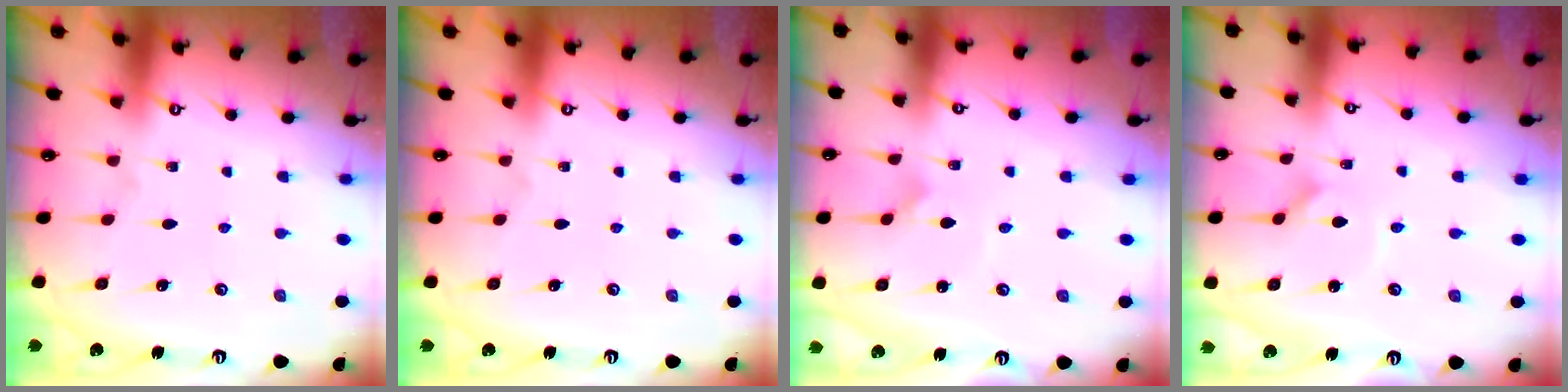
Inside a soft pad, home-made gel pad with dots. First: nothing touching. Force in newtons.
{"total": 0.0}
{"total": 0.7, "press": 0.7, "slide": 0.1}
{"total": 1.0, "press": 1.0, "slide": 0.2}